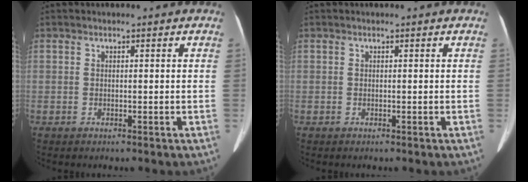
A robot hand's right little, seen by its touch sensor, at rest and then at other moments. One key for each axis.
{"total": 0.0}